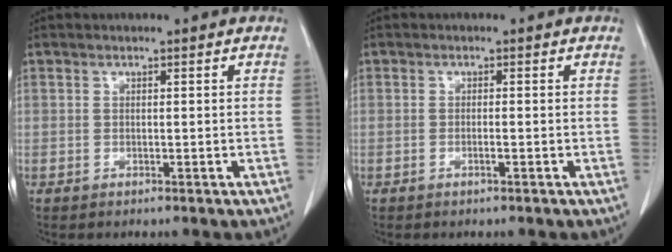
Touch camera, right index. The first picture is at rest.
{"total": 0.7, "force": [-0.3, -0.1, 0.7], "torque": [-0.011, 0.003, -0.003]}